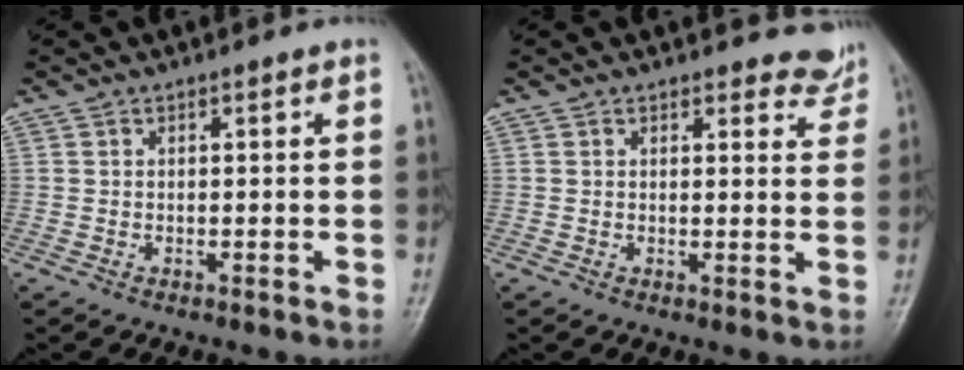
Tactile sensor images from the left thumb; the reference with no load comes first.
{"total": 4.1, "force": [3.8, 1.5, 0.2], "torque": [0.028, -0.028, 0.027]}